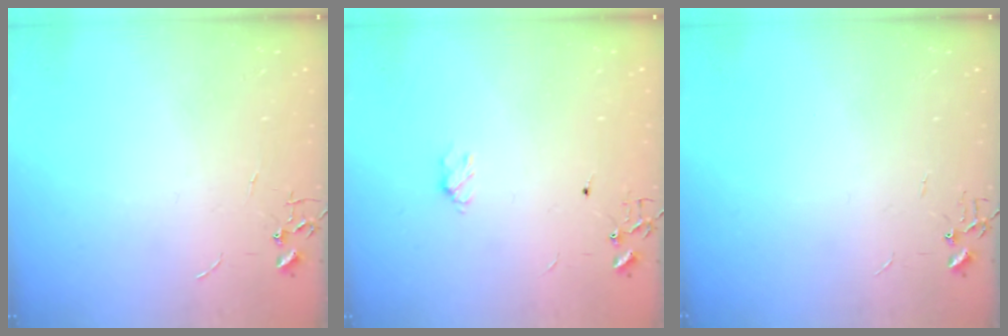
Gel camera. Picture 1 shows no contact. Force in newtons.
{"total": 4.7, "press": 4.7, "slide": 0.6}
{"total": 0.0}